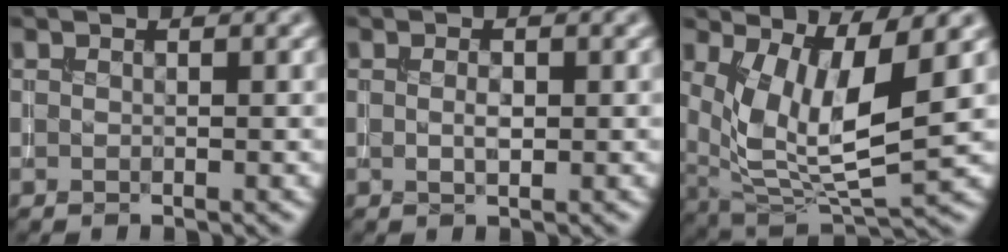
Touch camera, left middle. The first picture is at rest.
{"total": 1.2, "force": [0.0, 0.5, 1.0], "torque": [-0.022, -0.001, 0.000]}
{"total": 8.0, "force": [2.1, 3.0, 7.1], "torque": [-0.145, -0.016, 0.045]}